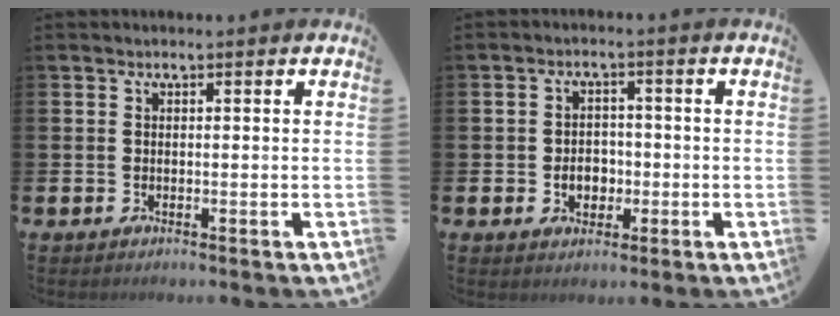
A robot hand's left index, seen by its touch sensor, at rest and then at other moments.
{"total": 3.3, "force": [-0.8, 2.6, 1.8], "torque": [-0.016, -0.005, -0.024]}